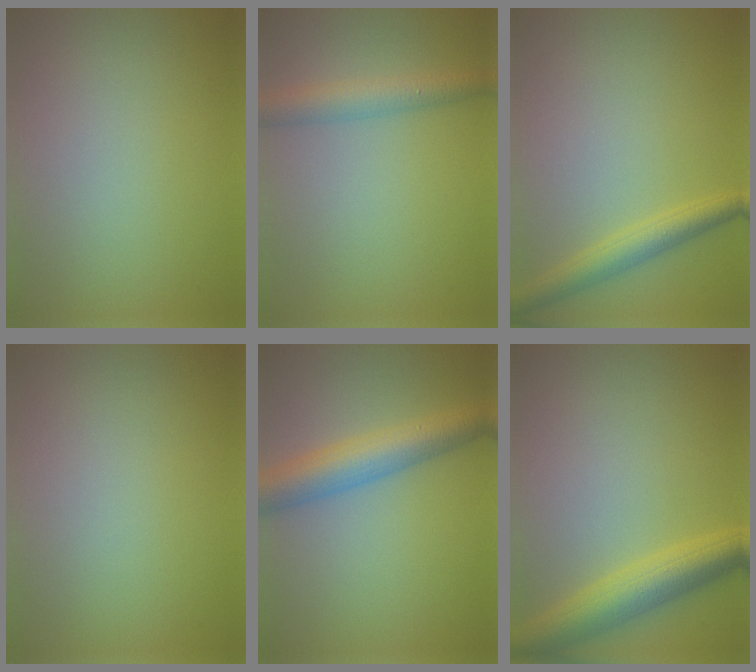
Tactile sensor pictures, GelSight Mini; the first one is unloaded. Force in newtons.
{"total": 3.2, "press": 3.2, "slide": 0.1}
{"total": 3.1, "press": 3.1, "slide": 0.2}
{"total": 0.0}
{"total": 5.6, "press": 5.6, "slide": 0.1}
{"total": 5.6, "press": 5.6, "slide": 0.2}